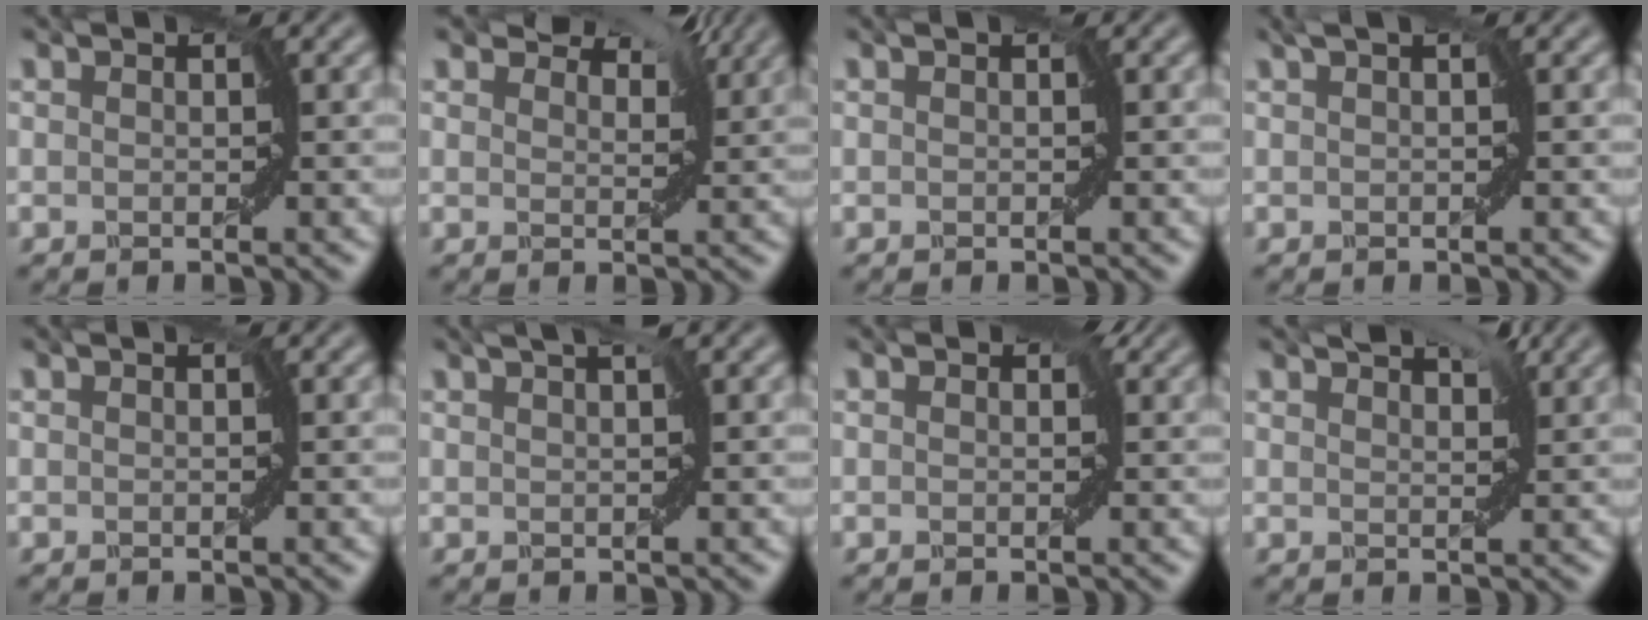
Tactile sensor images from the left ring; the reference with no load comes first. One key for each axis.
{"total": 4.3, "fx": 3.2, "fy": 1.9, "fz": 2.1, "tx": -0.034, "ty": 0.008, "tz": 0.034}
{"total": 0.0}
{"total": 1.0, "fx": 0.5, "fy": 0.2, "fz": 0.8, "tx": -0.013, "ty": 0.005, "tz": 0.005}
{"total": 0.0}
{"total": 1.6, "fx": 0.9, "fy": -0.1, "fz": 1.3, "tx": -0.022, "ty": 0.009, "tz": 0.007}
{"total": 2.1, "fx": 0.6, "fy": 1.4, "fz": 1.4, "tx": -0.004, "ty": 0.011, "tz": -0.006}
{"total": 2.6, "fx": 2.1, "fy": 0.9, "fz": 1.4, "tx": -0.021, "ty": 0.007, "tz": 0.018}